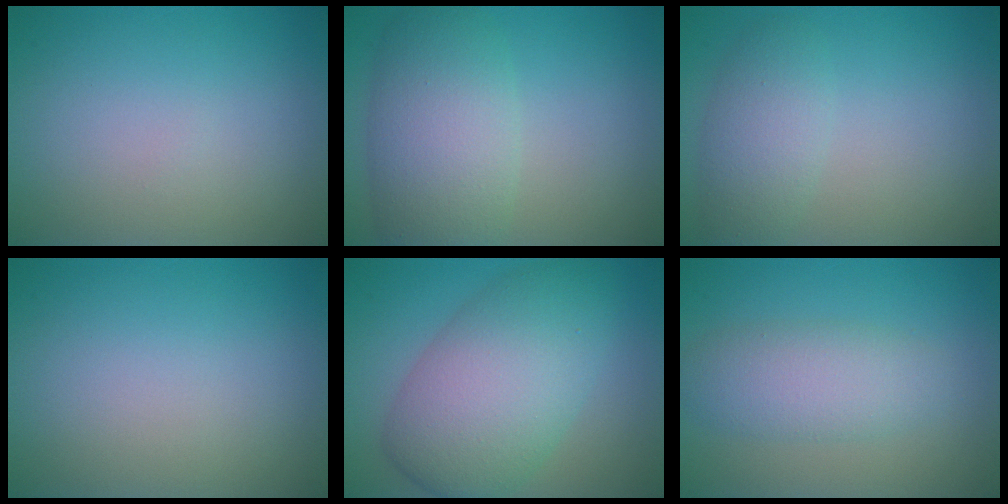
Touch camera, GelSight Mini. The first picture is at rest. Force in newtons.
{"total": 6.7, "press": 6.6, "slide": 0.3}
{"total": 2.6, "press": 2.6, "slide": 0.2}
{"total": 0.0}
{"total": 8.7, "press": 8.7, "slide": 0.1}
{"total": 3.8, "press": 3.8, "slide": 0.1}